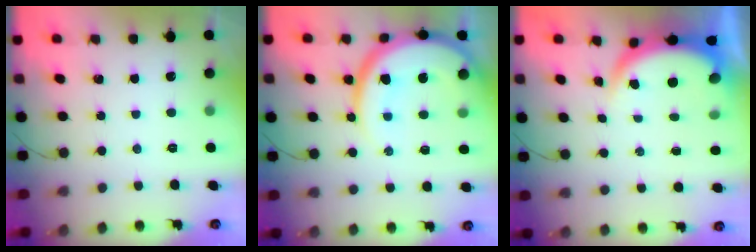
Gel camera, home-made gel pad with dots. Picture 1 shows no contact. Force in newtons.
{"total": 16.0, "press": 15.9, "slide": 1.9}
{"total": 5.1, "press": 5.1, "slide": 0.2}